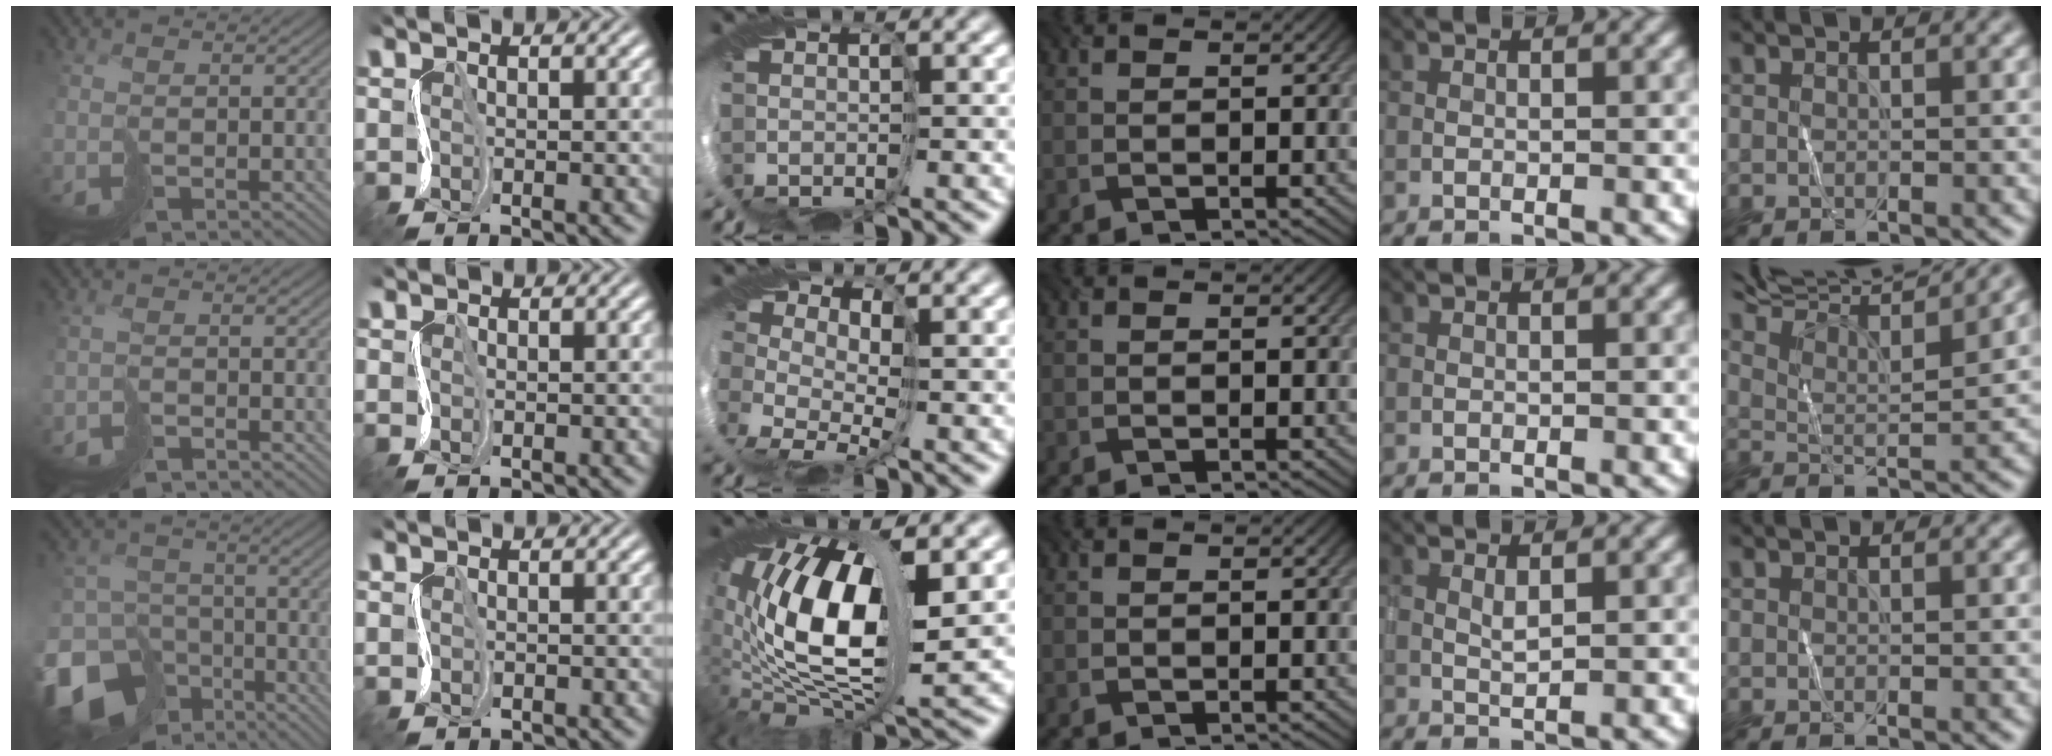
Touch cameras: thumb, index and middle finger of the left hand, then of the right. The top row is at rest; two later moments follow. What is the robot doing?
{"motion": "cut", "object": "paper"}